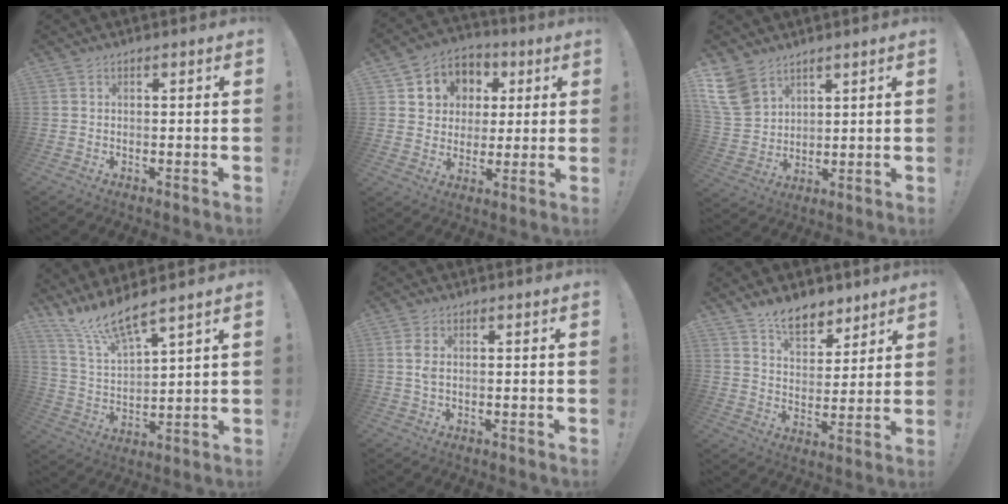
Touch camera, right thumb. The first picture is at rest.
{"total": 8.8, "force": [2.0, 8.4, 1.9], "torque": [-0.023, -0.018, 0.045]}
{"total": 10.4, "force": [7.2, 6.4, 4.0], "torque": [-0.088, -0.043, 0.145]}
{"total": 11.2, "force": [10.0, 1.1, 4.9], "torque": [-0.121, -0.065, 0.181]}
{"total": 2.9, "force": [0.5, 1.5, 2.4], "torque": [-0.048, 0.006, 0.008]}
{"total": 10.1, "force": [7.5, 5.1, 4.4], "torque": [-0.063, -0.048, 0.141]}